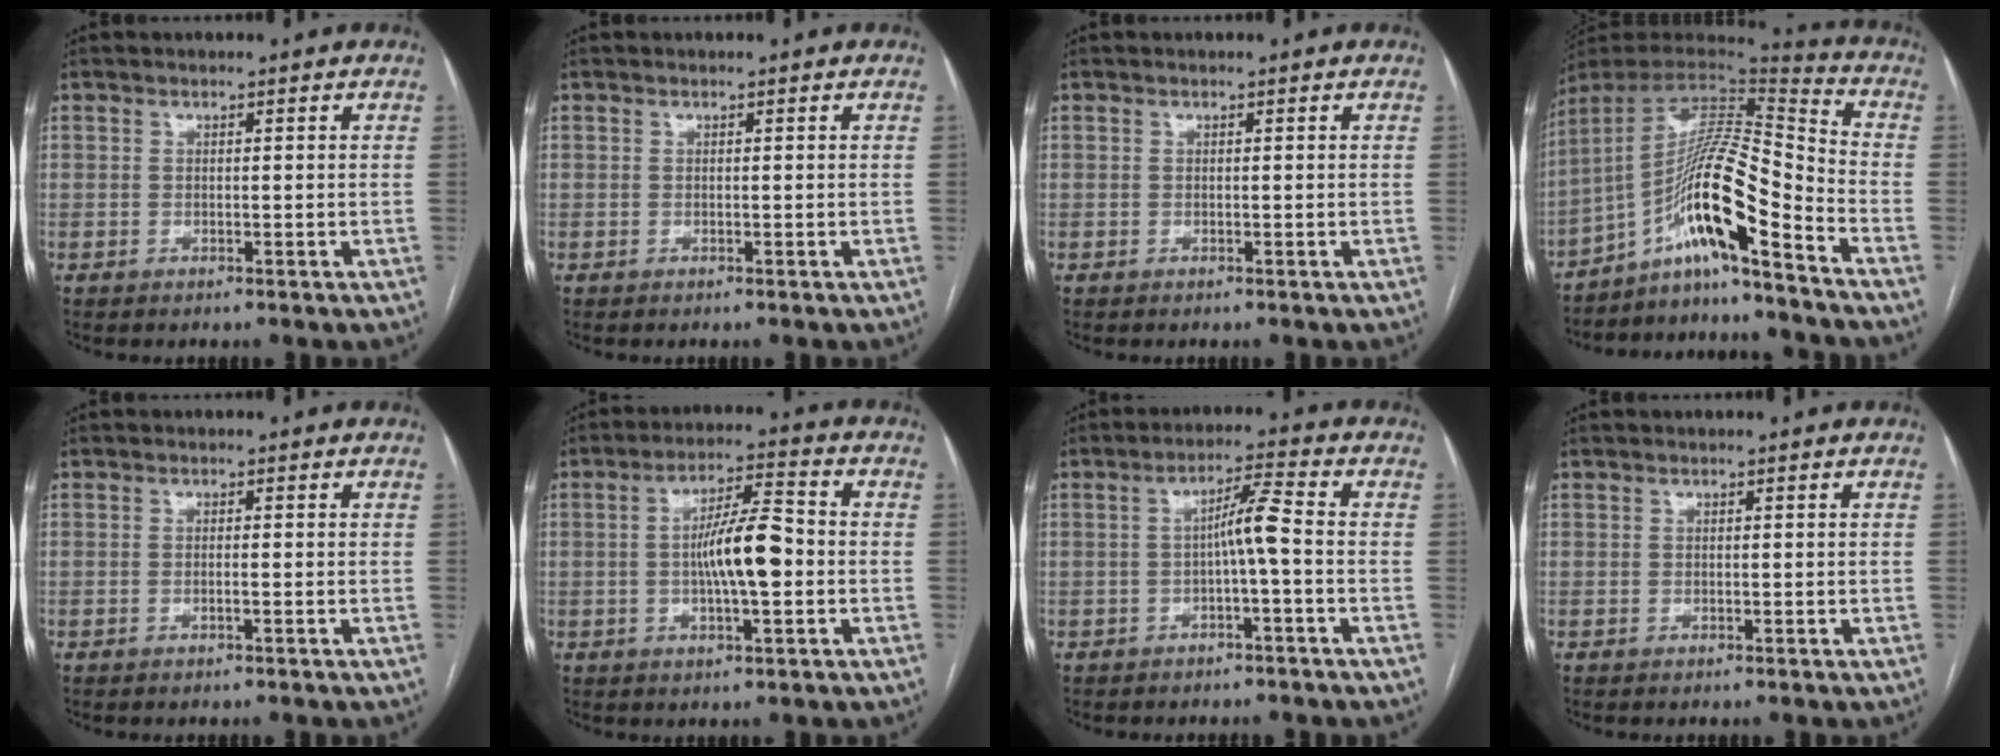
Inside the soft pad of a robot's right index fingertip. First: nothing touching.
{"total": 0.0}
{"total": 0.0}
{"total": 15.3, "force": [-9.3, -0.4, 12.2], "torque": [-0.215, 0.019, -0.165]}
{"total": 0.5, "force": [-0.2, -0.1, 0.5], "torque": [-0.009, 0.001, -0.004]}
{"total": 9.1, "force": [-0.9, 1.6, 8.9], "torque": [-0.161, 0.011, -0.018]}
{"total": 4.7, "force": [-0.7, -0.2, 4.6], "torque": [-0.076, 0.015, -0.012]}
{"total": 0.0}